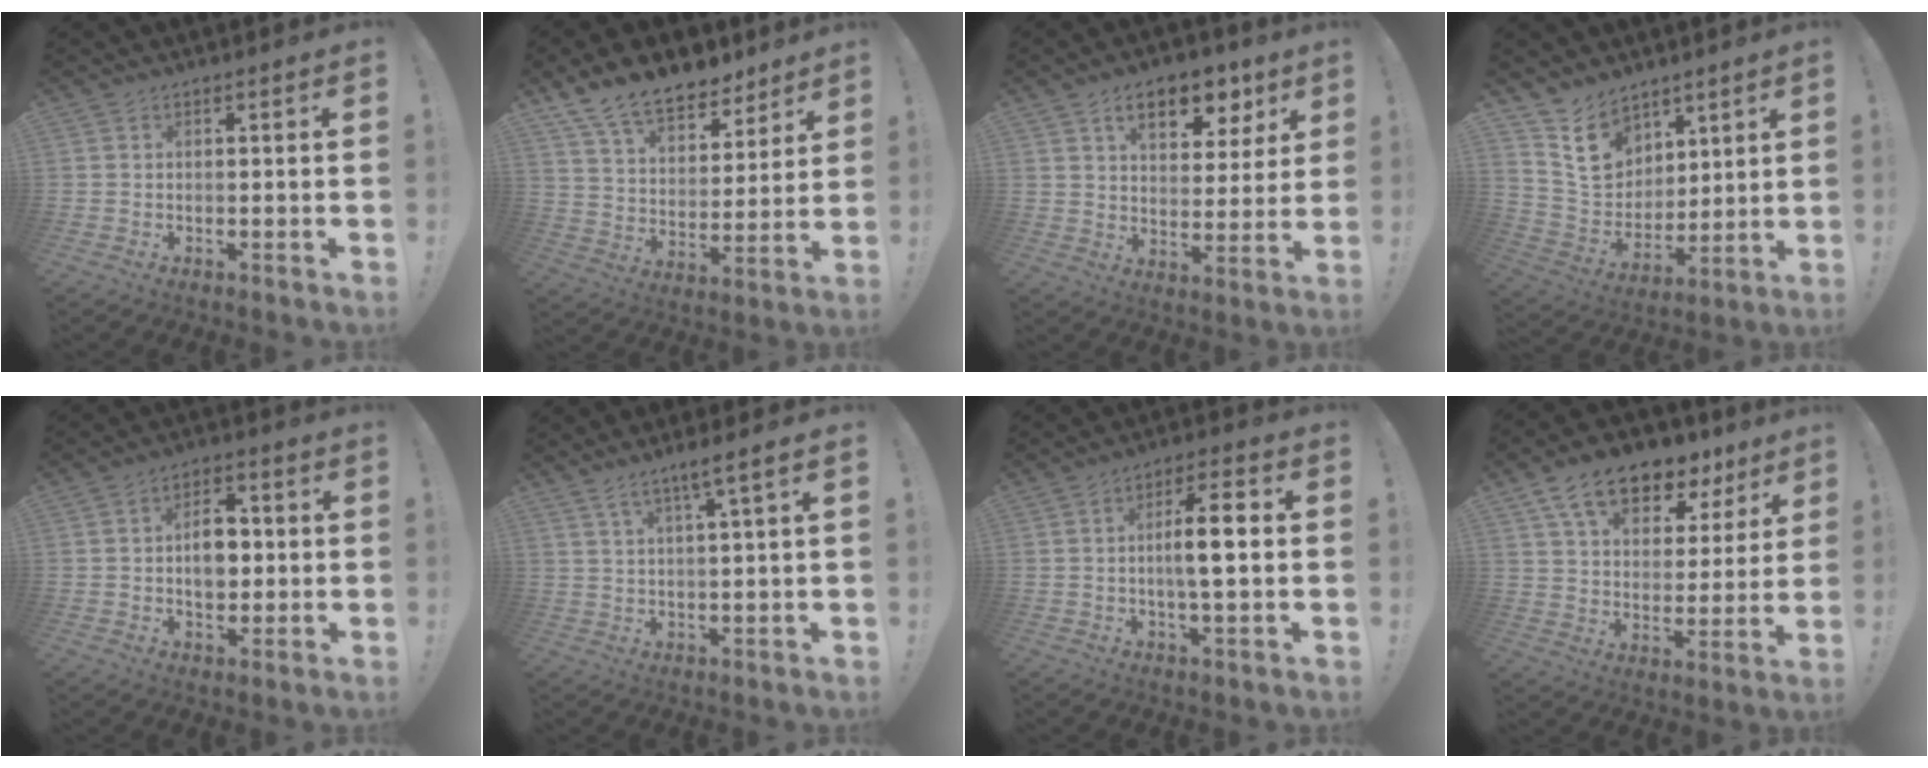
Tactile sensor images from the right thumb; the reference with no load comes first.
{"total": 14.6, "force": [11.5, 7.0, 5.6], "torque": [-0.112, -0.079, 0.214]}
{"total": 12.4, "force": [7.0, 6.9, 7.4], "torque": [-0.105, -0.034, 0.122]}
{"total": 13.7, "force": [9.1, 9.6, 3.7], "torque": [-0.059, -0.065, 0.181]}
{"total": 9.6, "force": [0.1, 6.9, 6.6], "torque": [-0.093, 0.014, 0.002]}
{"total": 5.0, "force": [3.1, -0.2, 3.9], "torque": [-0.072, -0.015, 0.051]}
{"total": 9.8, "force": [-0.1, 2.5, 9.4], "torque": [-0.155, 0.005, -0.009]}
{"total": 15.6, "force": [10.4, 8.5, 7.9], "torque": [-0.134, -0.061, 0.188]}